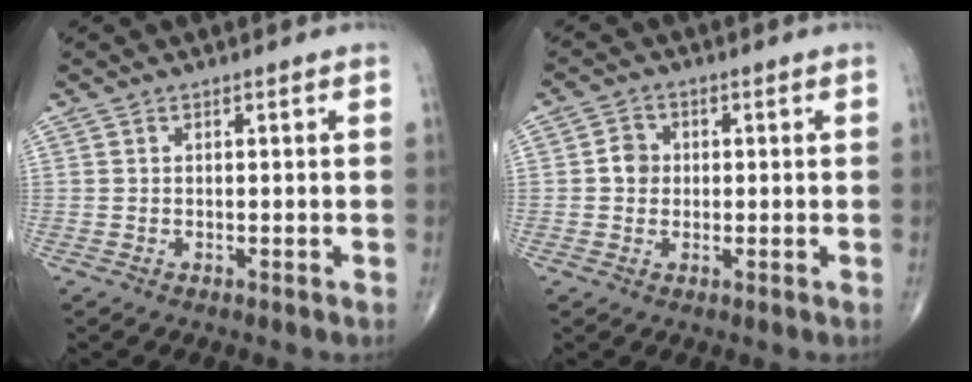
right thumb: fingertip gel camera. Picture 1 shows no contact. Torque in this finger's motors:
{"motor_torque": [0.30, 0.47, 0.37, 0.09, 0.05]}